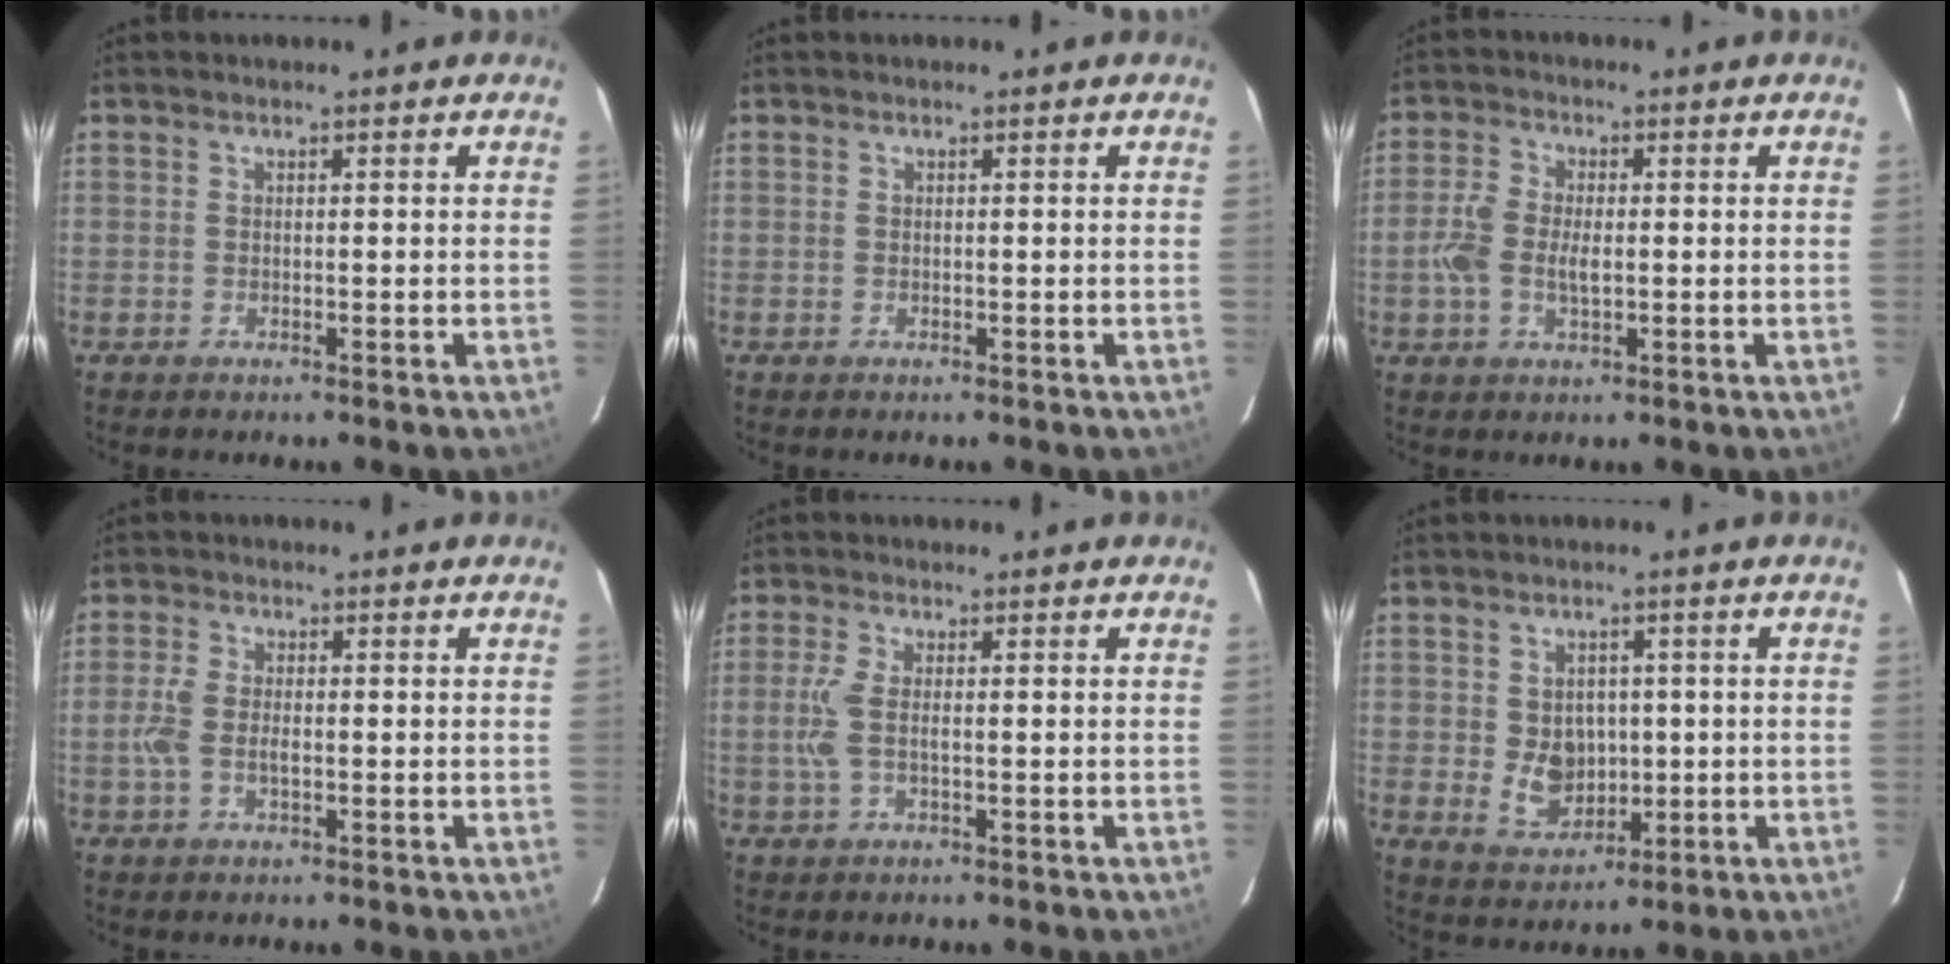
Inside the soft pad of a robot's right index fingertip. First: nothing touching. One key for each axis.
{"total": 0.0}
{"total": 6.1, "fx": -0.8, "fy": 3.4, "fz": 5.1, "tx": -0.113, "ty": 0.005, "tz": -0.018}
{"total": 4.4, "fx": -0.8, "fy": 2.1, "fz": 3.8, "tx": -0.087, "ty": 0.001, "tz": -0.016}
{"total": 4.4, "fx": -0.3, "fy": 1.3, "fz": 4.2, "tx": -0.093, "ty": -0.001, "tz": -0.005}
{"total": 6.9, "fx": -0.1, "fy": 5.6, "fz": 3.9, "tx": -0.077, "ty": -0.001, "tz": 0.015}